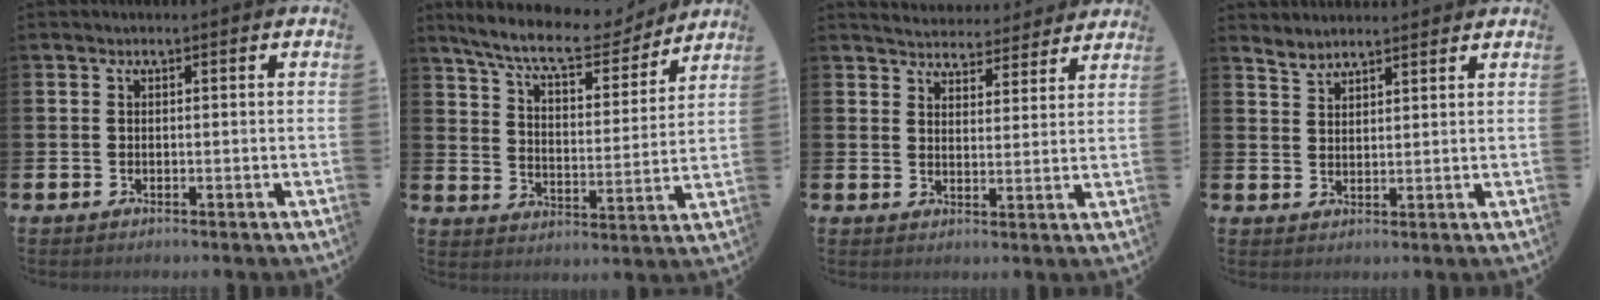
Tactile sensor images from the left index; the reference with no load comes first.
{"total": 9.6, "force": [8.7, 1.8, 3.7], "torque": [-0.091, -0.054, 0.147]}
{"total": 4.5, "force": [4.4, 0.8, -0.2], "torque": [-0.012, -0.032, 0.078]}
{"total": 3.1, "force": [3.0, 0.6, -0.1], "torque": [-0.001, -0.014, 0.056]}